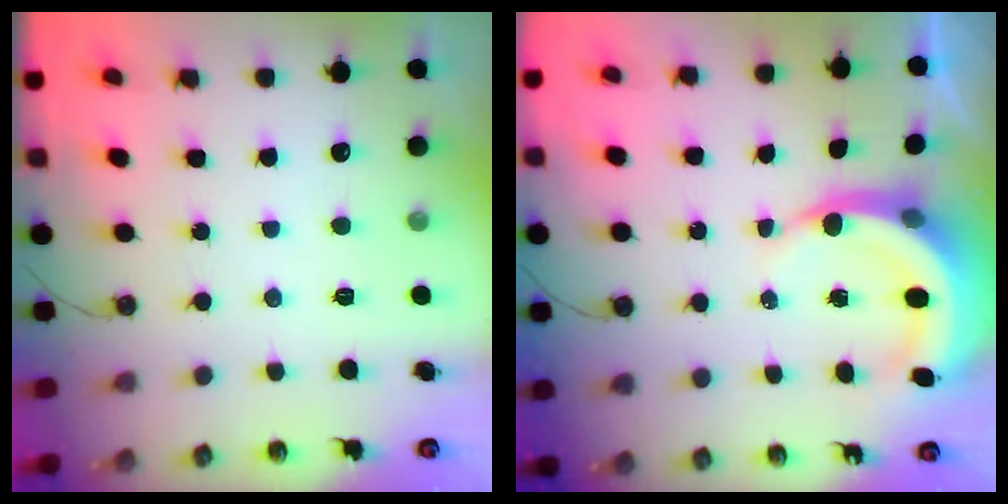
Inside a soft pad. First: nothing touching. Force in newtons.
{"total": 6.7, "press": 6.7, "slide": 1.0}